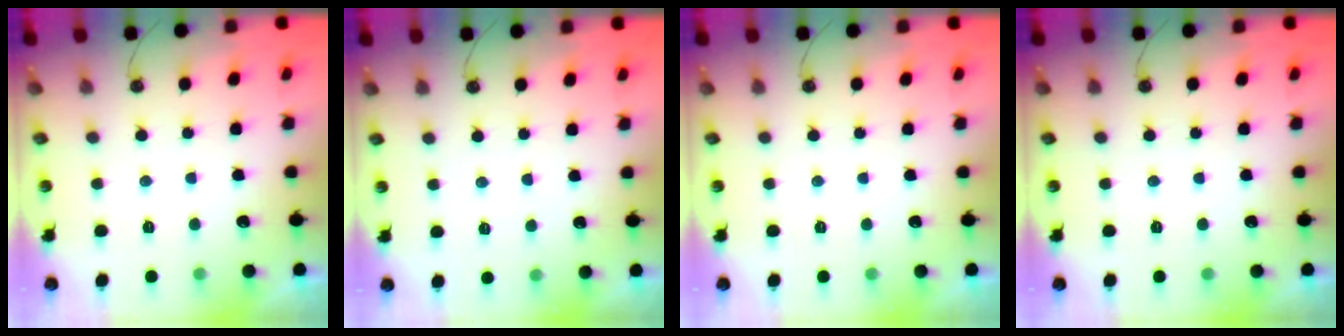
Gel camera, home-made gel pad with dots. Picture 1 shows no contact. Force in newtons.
{"total": 1.5, "press": 1.5, "slide": 0.4}
{"total": 0.0}
{"total": 0.0}